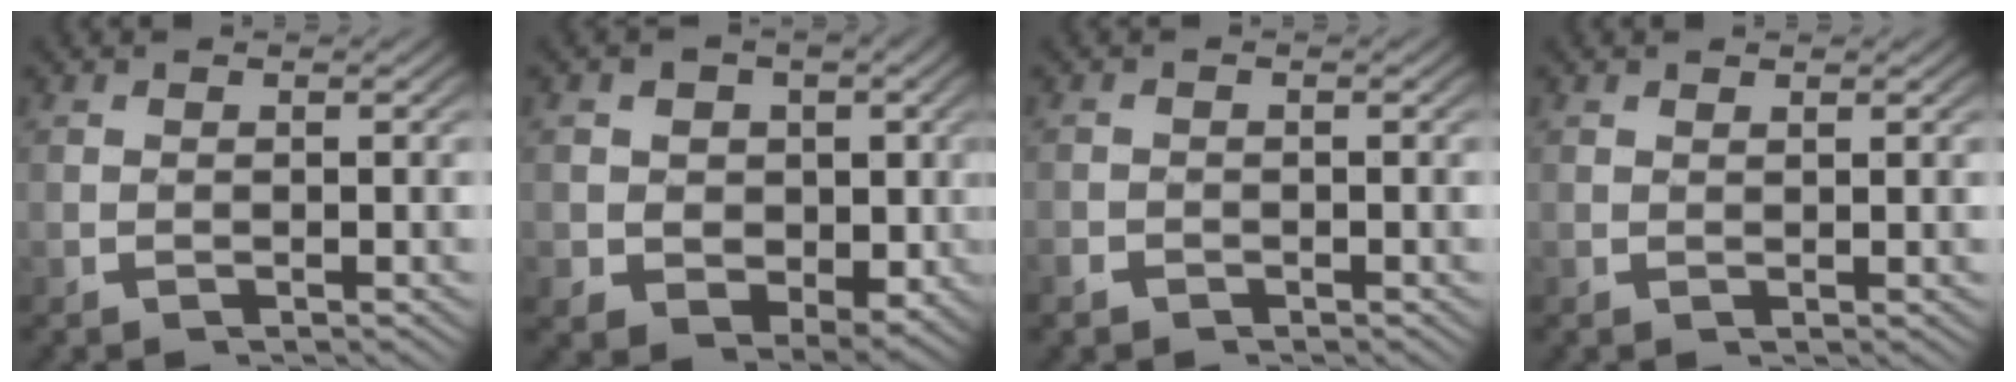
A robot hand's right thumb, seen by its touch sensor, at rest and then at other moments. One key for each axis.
{"total": 9.2, "fx": 0.2, "fy": 7.6, "fz": 5.1, "tx": -0.103, "ty": -0.050, "tz": 0.017}
{"total": 1.0, "fx": -0.8, "fy": 0.5, "fz": 0.1, "tx": -0.003, "ty": -0.005, "tz": -0.017}
{"total": 0.7, "fx": 0.7, "fy": -0.1, "fz": 0.1, "tx": -0.003, "ty": -0.004, "tz": 0.016}